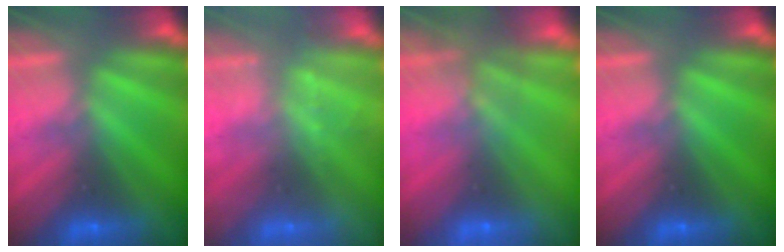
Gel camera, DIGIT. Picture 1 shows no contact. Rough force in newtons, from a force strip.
{"total": 2.4}
{"total": 7.6}
{"total": 0.0}